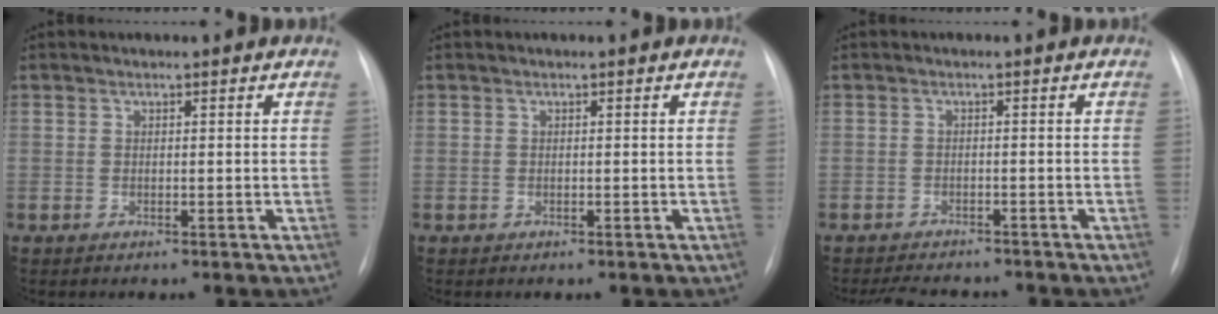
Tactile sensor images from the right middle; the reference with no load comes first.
{"total": 0.0}
{"total": 6.8, "force": [-6.2, 1.8, 2.0], "torque": [-0.027, -0.006, -0.084]}